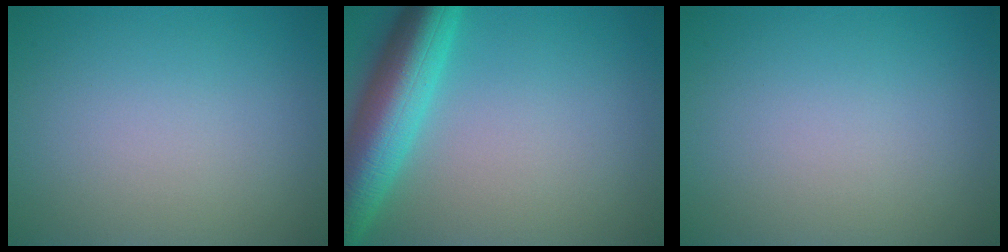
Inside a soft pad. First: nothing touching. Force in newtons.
{"total": 8.1, "press": 8.1, "slide": 0.3}
{"total": 0.0}